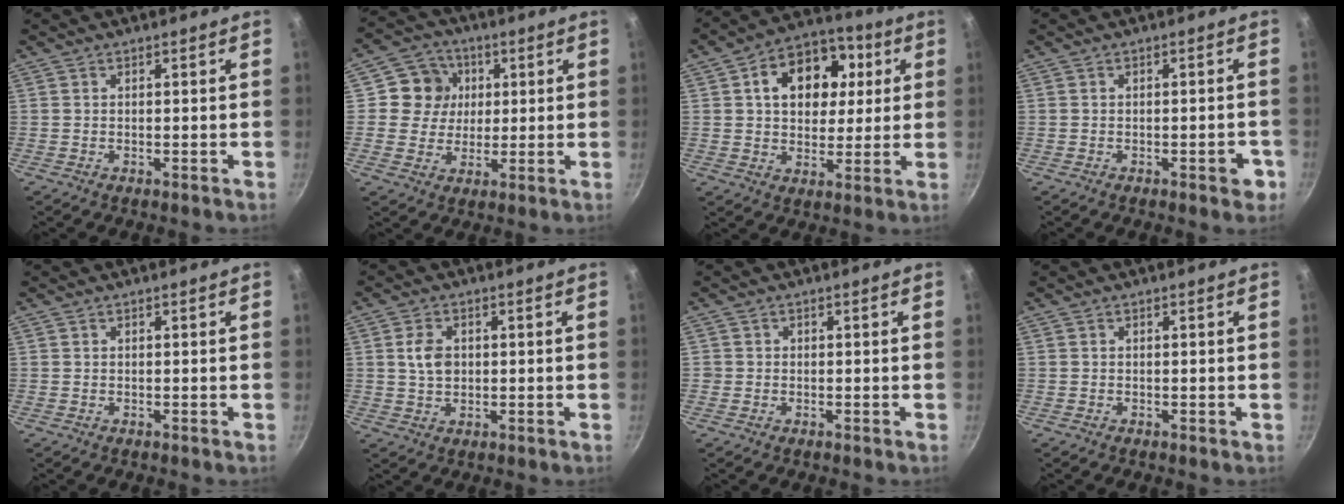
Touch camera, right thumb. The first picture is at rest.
{"total": 8.5, "force": [1.8, 8.0, 2.5], "torque": [-0.005, 0.006, 0.020]}
{"total": 15.3, "force": [3.9, 11.1, 9.8], "torque": [-0.118, 0.012, 0.051]}
{"total": 3.7, "force": [-1.7, 1.4, 3.0], "torque": [-0.026, 0.011, -0.021]}
{"total": 0.0}
{"total": 4.7, "force": [0.7, 3.4, 3.2], "torque": [-0.051, 0.002, 0.011]}
{"total": 0.9, "force": [-0.2, 0.9, 0.1], "torque": [-0.001, 0.002, -0.005]}
{"total": 0.0}